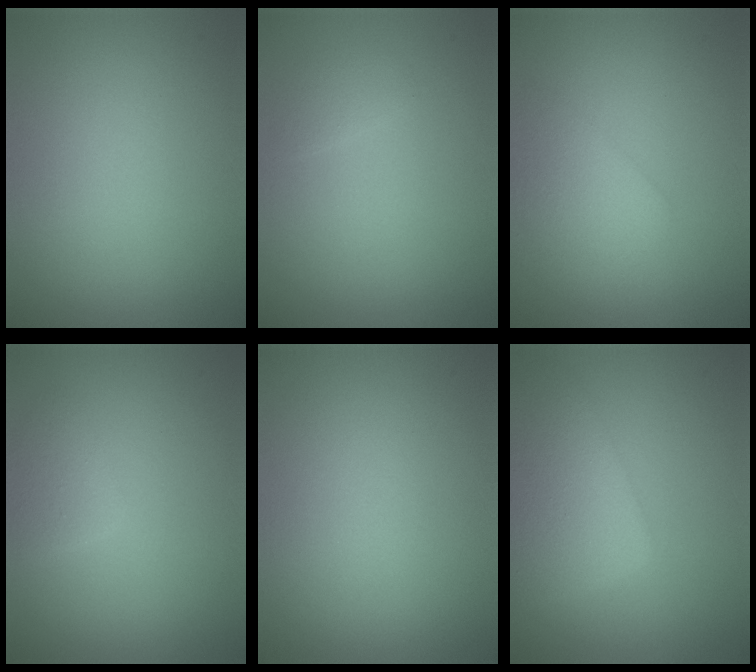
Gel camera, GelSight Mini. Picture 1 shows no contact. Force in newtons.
{"total": 0.9, "press": 0.9, "slide": 0.0}
{"total": 2.4, "press": 2.4, "slide": 0.2}
{"total": 1.6, "press": 1.6, "slide": 0.0}
{"total": 0.0}
{"total": 5.6, "press": 5.6, "slide": 0.3}